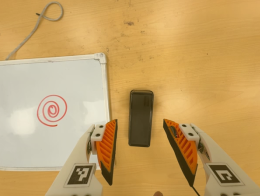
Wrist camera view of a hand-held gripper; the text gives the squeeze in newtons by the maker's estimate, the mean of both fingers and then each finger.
{"total": 0.0}